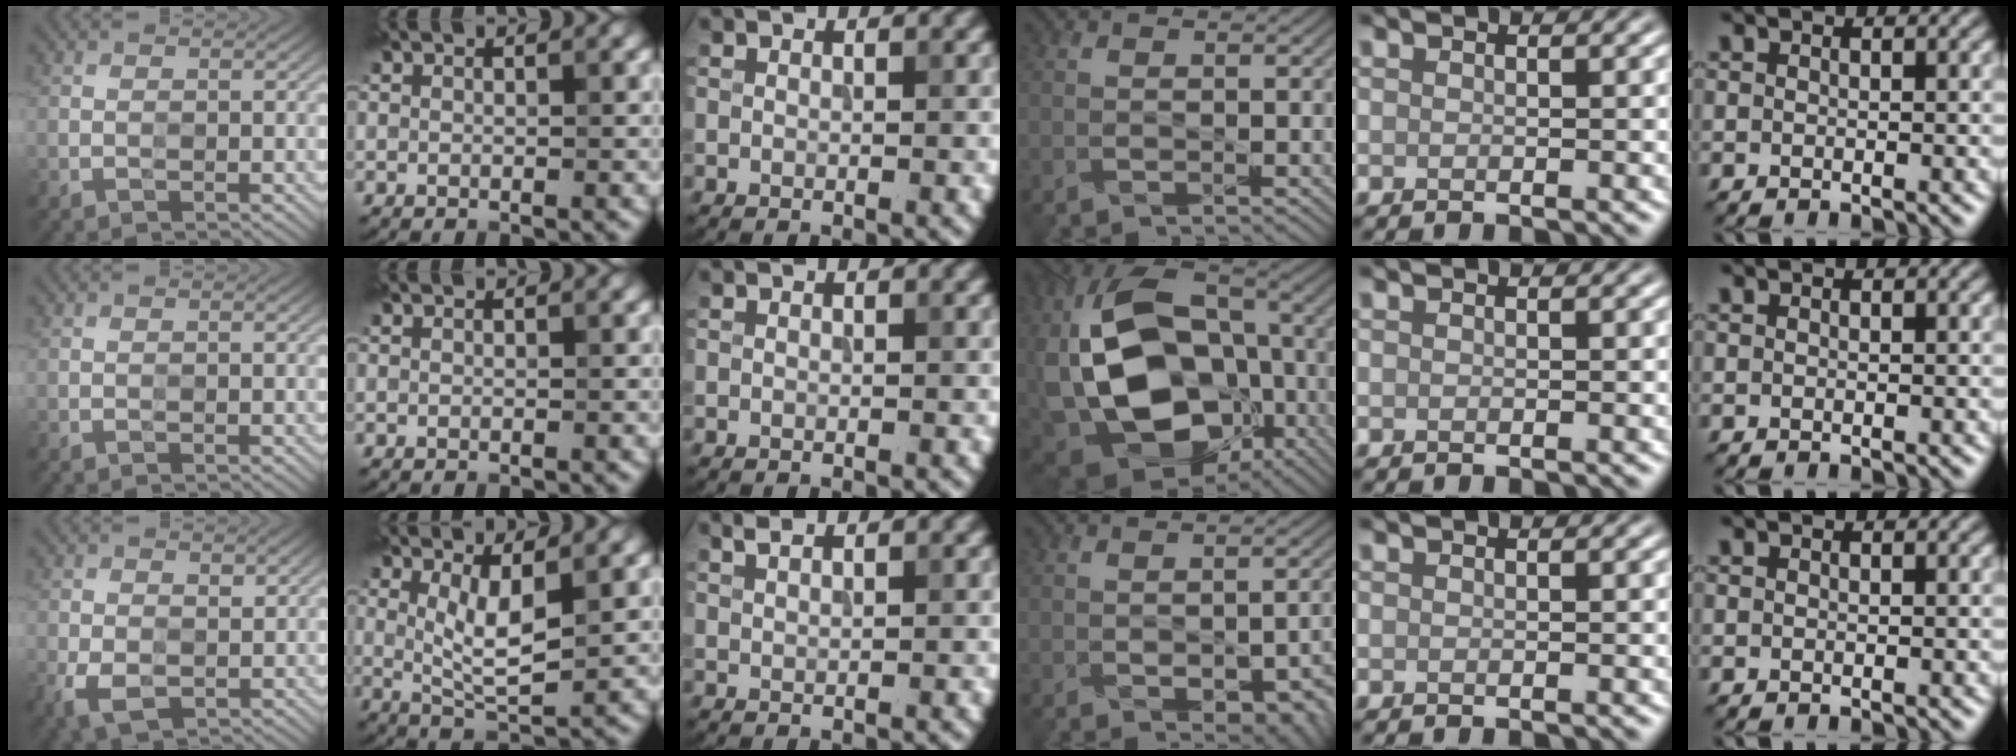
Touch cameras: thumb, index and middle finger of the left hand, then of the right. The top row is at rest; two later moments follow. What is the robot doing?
{"motion": "wipe", "object": "mirror"}